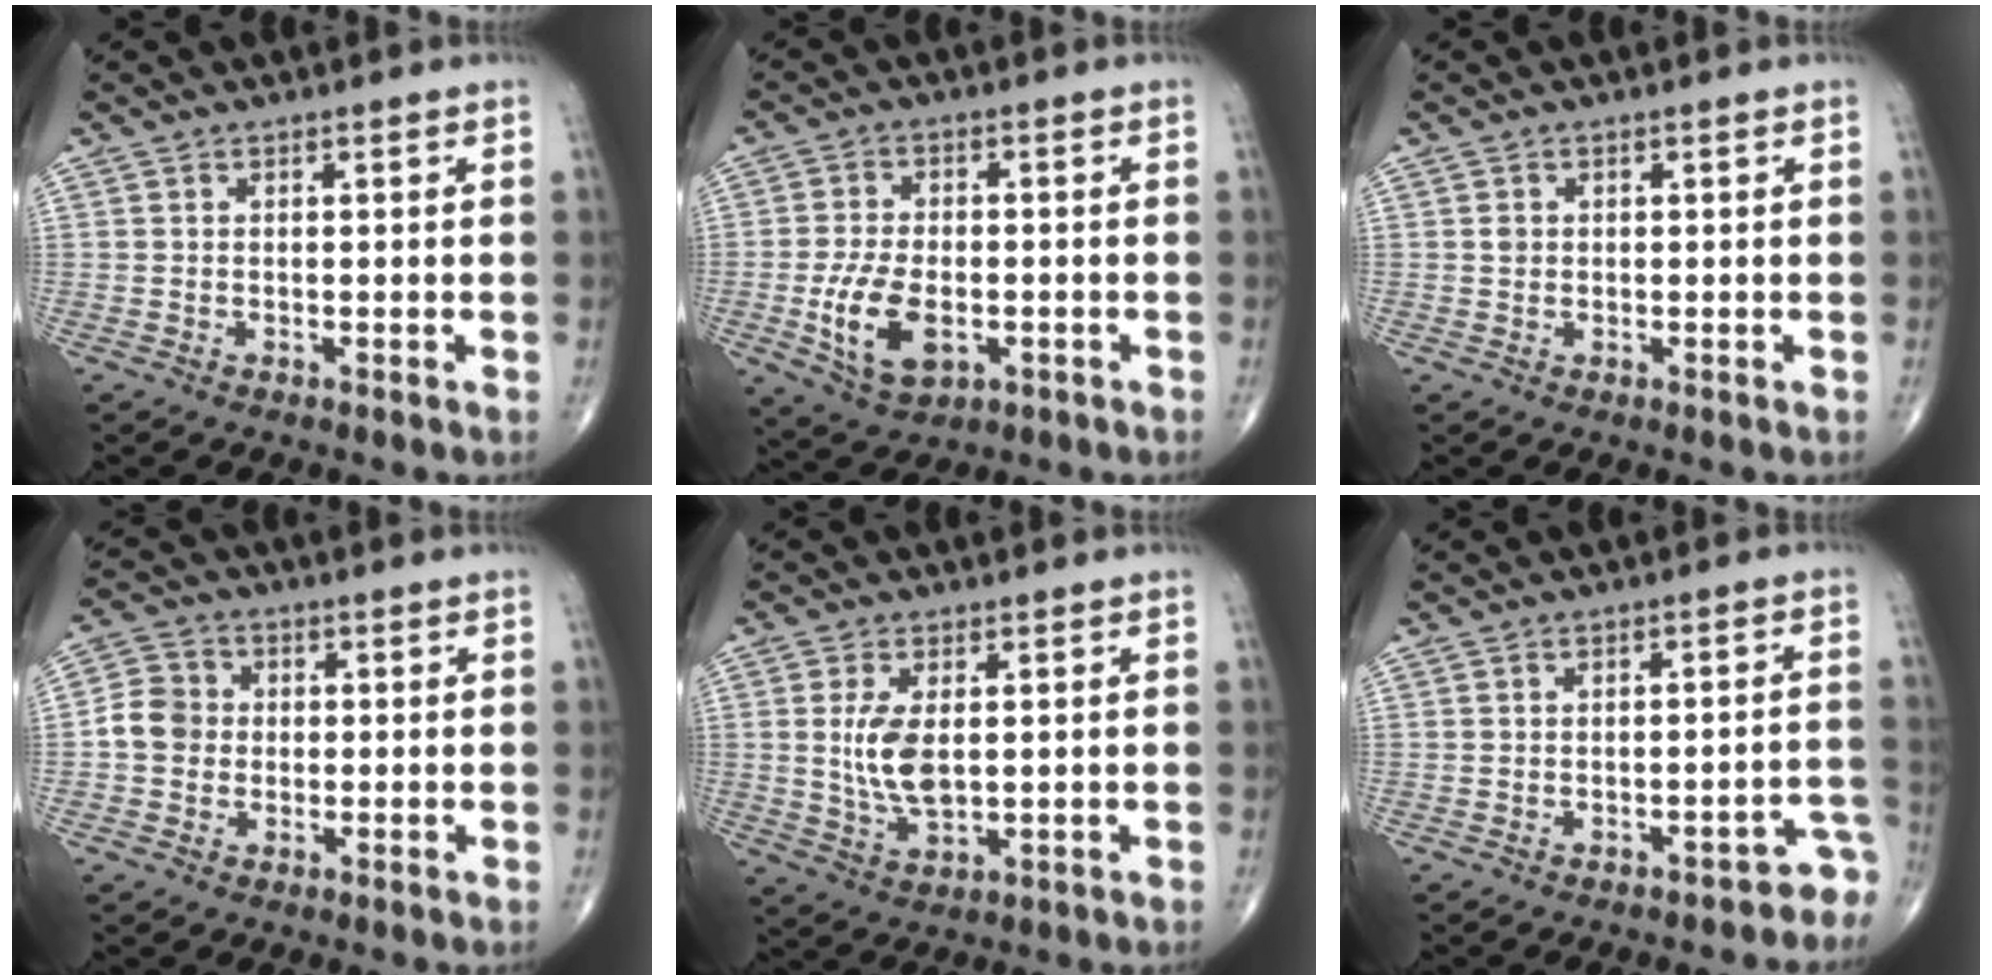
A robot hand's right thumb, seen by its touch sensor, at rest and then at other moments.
{"total": 10.1, "force": [-2.6, 5.8, 7.9], "torque": [-0.144, 0.001, -0.037]}
{"total": 1.0, "force": [0.1, 0.9, 0.4], "torque": [-0.005, 0.001, 0.003]}
{"total": 6.0, "force": [-0.5, 5.3, 2.6], "torque": [-0.033, 0.015, -0.020]}
{"total": 7.5, "force": [0.8, 3.7, 6.4], "torque": [-0.129, -0.012, 0.021]}
{"total": 5.0, "force": [-4.1, 2.3, 1.7], "torque": [0.005, 0.057, -0.051]}